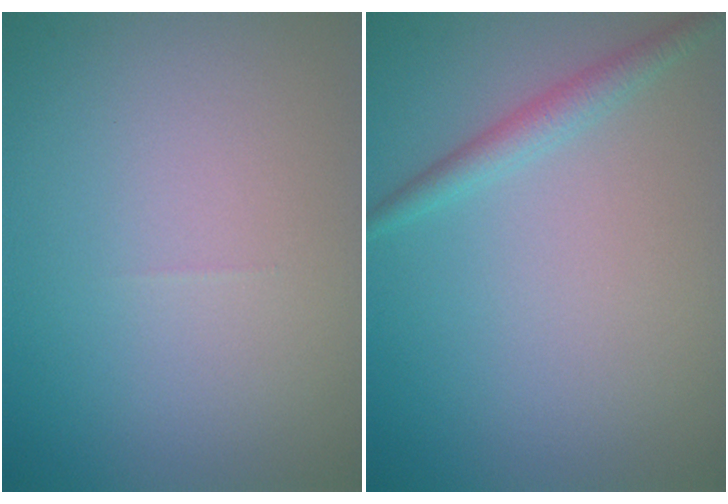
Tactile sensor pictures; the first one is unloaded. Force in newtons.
{"total": 1.8, "press": 1.8, "slide": 0.0}